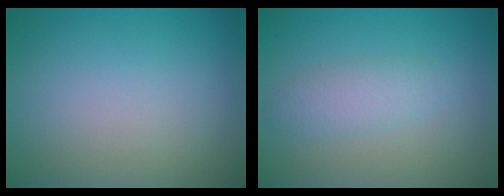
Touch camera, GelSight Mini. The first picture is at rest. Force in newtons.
{"total": 2.1, "press": 2.1, "slide": 0.1}